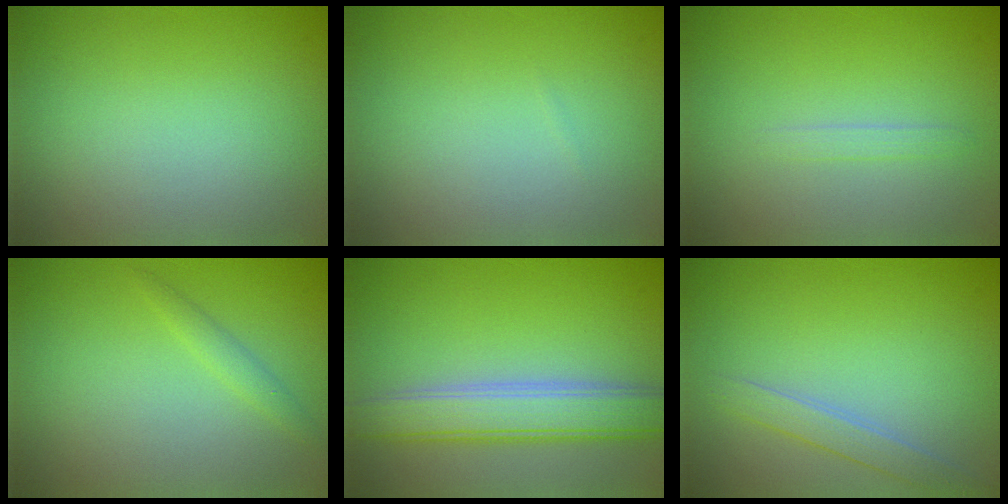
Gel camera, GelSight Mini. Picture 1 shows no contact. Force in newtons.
{"total": 0.0}
{"total": 0.8, "press": 0.8, "slide": 0.0}
{"total": 1.1, "press": 1.1, "slide": 0.0}
{"total": 5.0, "press": 5.0, "slide": 0.1}
{"total": 1.9, "press": 1.9, "slide": 0.0}